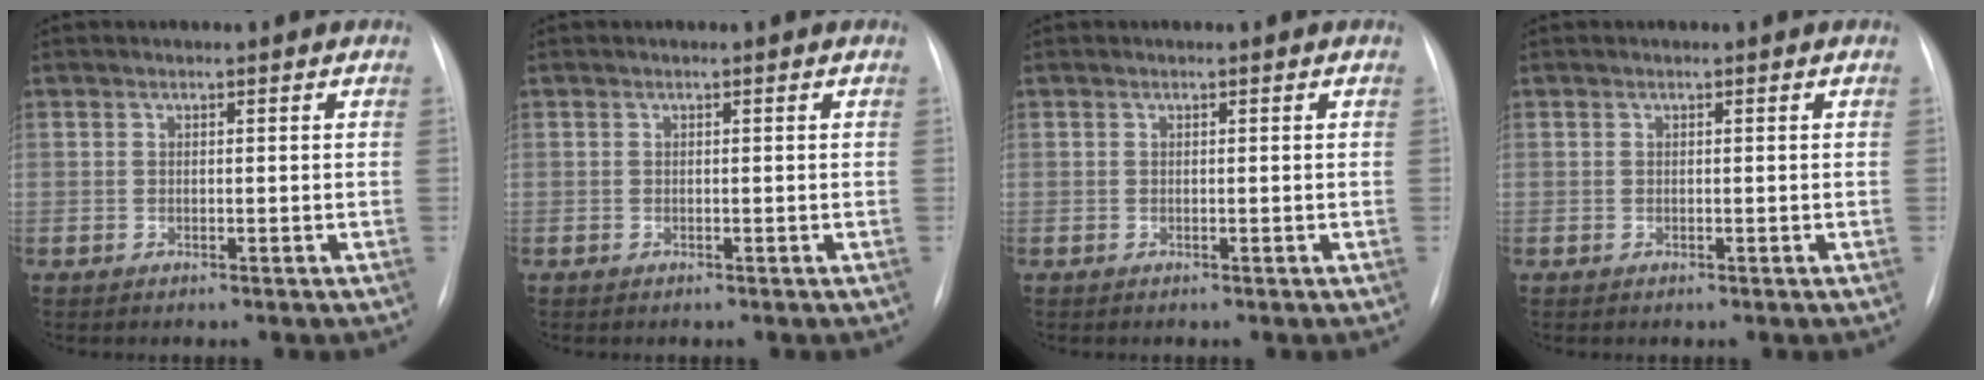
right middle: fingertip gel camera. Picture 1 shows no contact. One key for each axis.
{"total": 0.0}
{"total": 0.0}
{"total": 0.0}